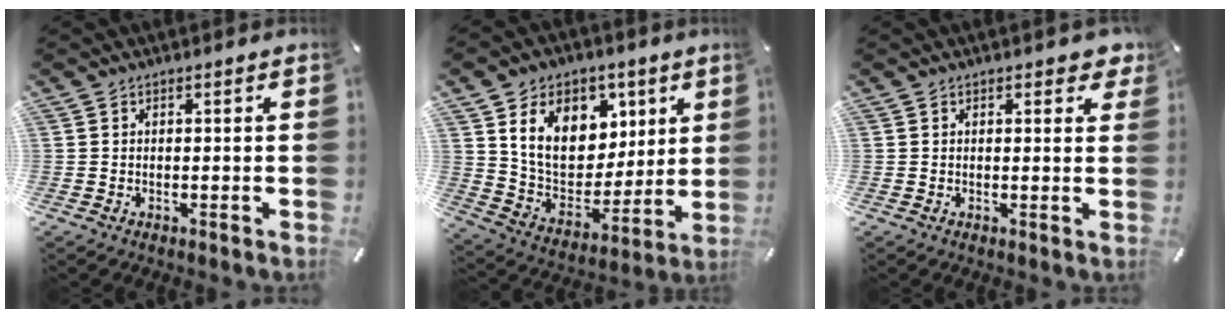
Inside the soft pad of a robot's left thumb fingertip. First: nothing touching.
{"total": 16.2, "force": [6.9, 12.3, 7.9], "torque": [-0.131, -0.024, 0.134]}
{"total": 2.1, "force": [1.4, 0.9, 1.3], "torque": [-0.013, -0.003, 0.022]}